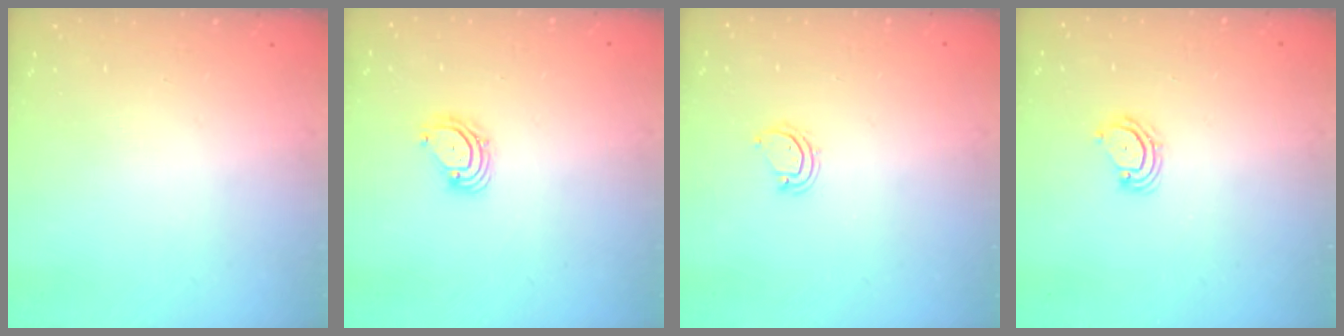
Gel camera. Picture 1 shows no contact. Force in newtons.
{"total": 4.0, "press": 4.0, "slide": 0.5}
{"total": 3.6, "press": 3.6, "slide": 0.2}
{"total": 4.7, "press": 4.6, "slide": 0.4}